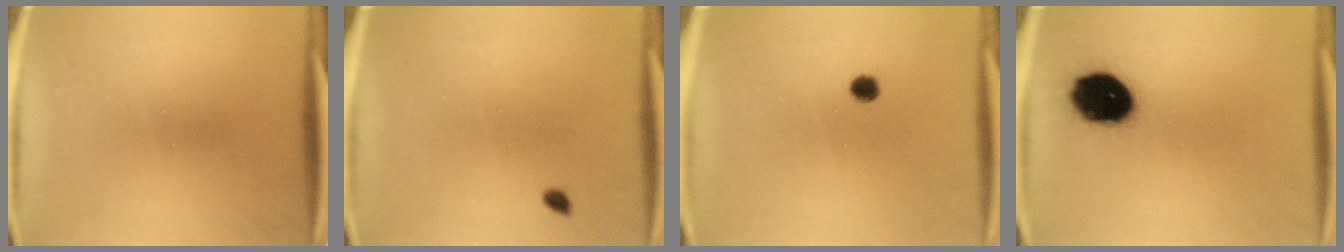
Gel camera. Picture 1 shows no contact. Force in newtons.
{"total": 0.9}
{"total": 1.4}
{"total": 15.4}